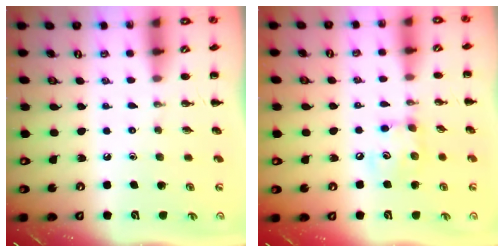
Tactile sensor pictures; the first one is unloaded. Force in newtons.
{"total": 7.0, "press": 7.0, "slide": 0.4}